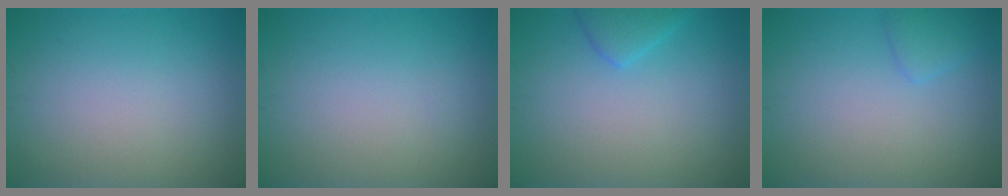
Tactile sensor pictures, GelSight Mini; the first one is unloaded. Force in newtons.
{"total": 0.0}
{"total": 2.0, "press": 1.9, "slide": 0.2}
{"total": 1.4, "press": 1.4, "slide": 0.1}